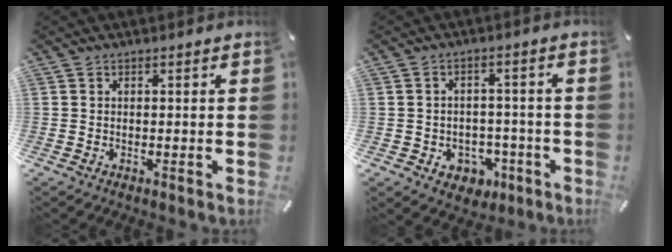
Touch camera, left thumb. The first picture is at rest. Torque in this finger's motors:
{"motor_torque": [0.58, 0.78, 0.00, 0.02, 0.00]}